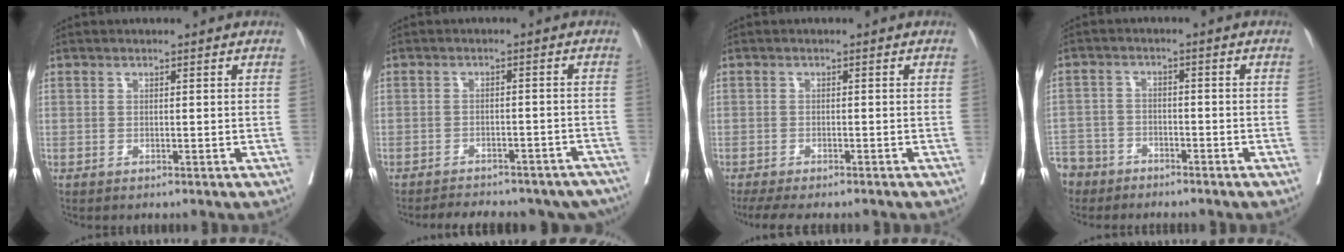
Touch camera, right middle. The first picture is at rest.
{"total": 17.8, "force": [-15.7, 6.2, 5.8], "torque": [-0.097, 0.005, -0.179]}
{"total": 8.0, "force": [-6.8, 1.8, 3.9], "torque": [-0.055, -0.008, -0.100]}
{"total": 8.7, "force": [-7.0, 5.1, 1.3], "torque": [-0.051, -0.004, -0.128]}